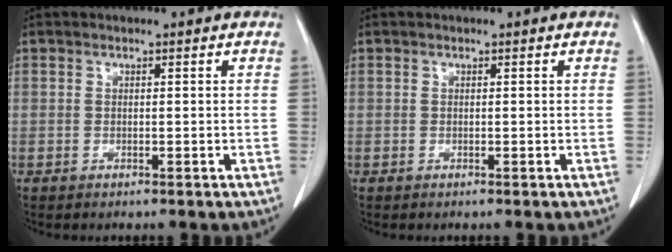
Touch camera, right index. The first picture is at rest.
{"total": 0.0}